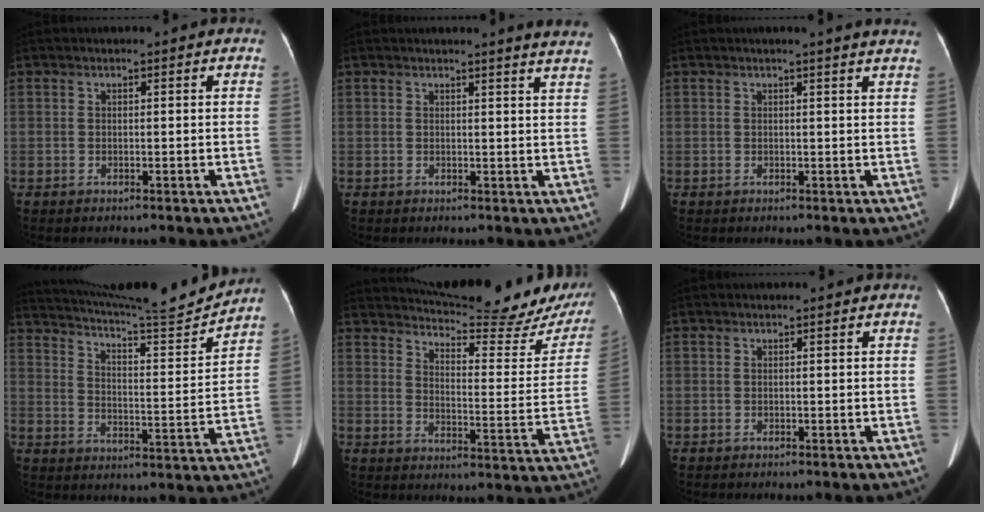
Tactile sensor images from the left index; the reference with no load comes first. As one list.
[{"total": 7.2, "force": [6.7, -0.8, 2.3], "torque": [-0.025, -0.036, 0.048]}, {"total": 6.2, "force": [5.5, -0.2, 2.8], "torque": [-0.035, 0.005, 0.042]}, {"total": 17.7, "force": [17.0, -1.4, 4.8], "torque": [-0.096, -0.057, 0.245]}, {"total": 23.7, "force": [21.8, 2.1, 8.9], "torque": [-0.126, -0.079, 0.267]}, {"total": 0.0}]